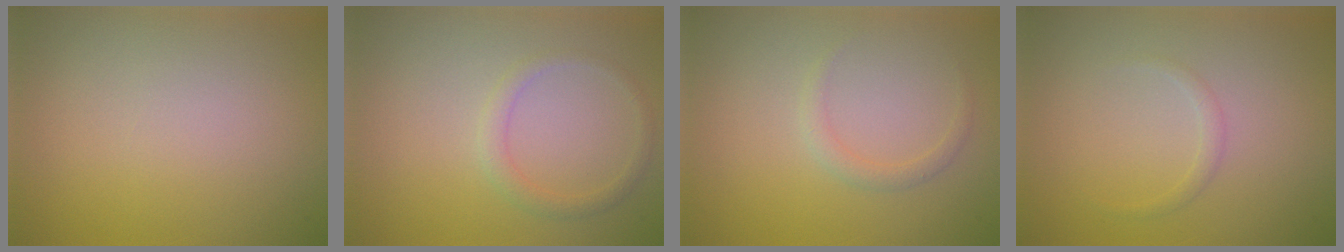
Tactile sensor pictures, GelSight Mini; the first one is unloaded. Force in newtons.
{"total": 1.4, "press": 1.4, "slide": 0.1}
{"total": 1.0, "press": 1.0, "slide": 0.0}
{"total": 0.8, "press": 0.8, "slide": 0.1}